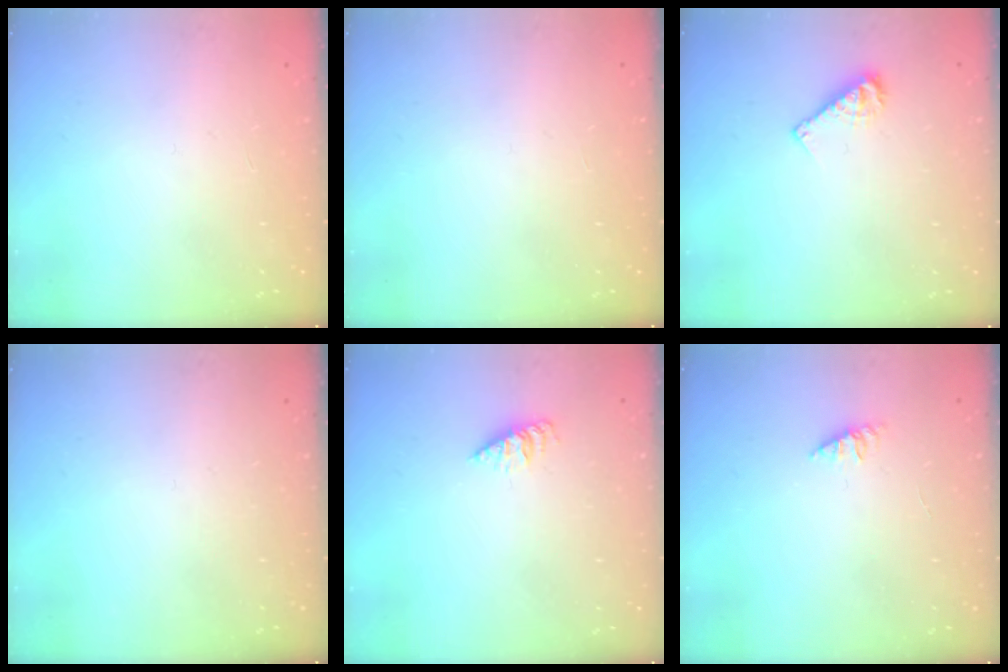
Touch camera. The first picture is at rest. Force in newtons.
{"total": 0.0}
{"total": 6.4, "press": 6.4, "slide": 0.5}
{"total": 0.0}
{"total": 2.3, "press": 2.3, "slide": 0.3}
{"total": 1.6, "press": 1.6, "slide": 0.4}